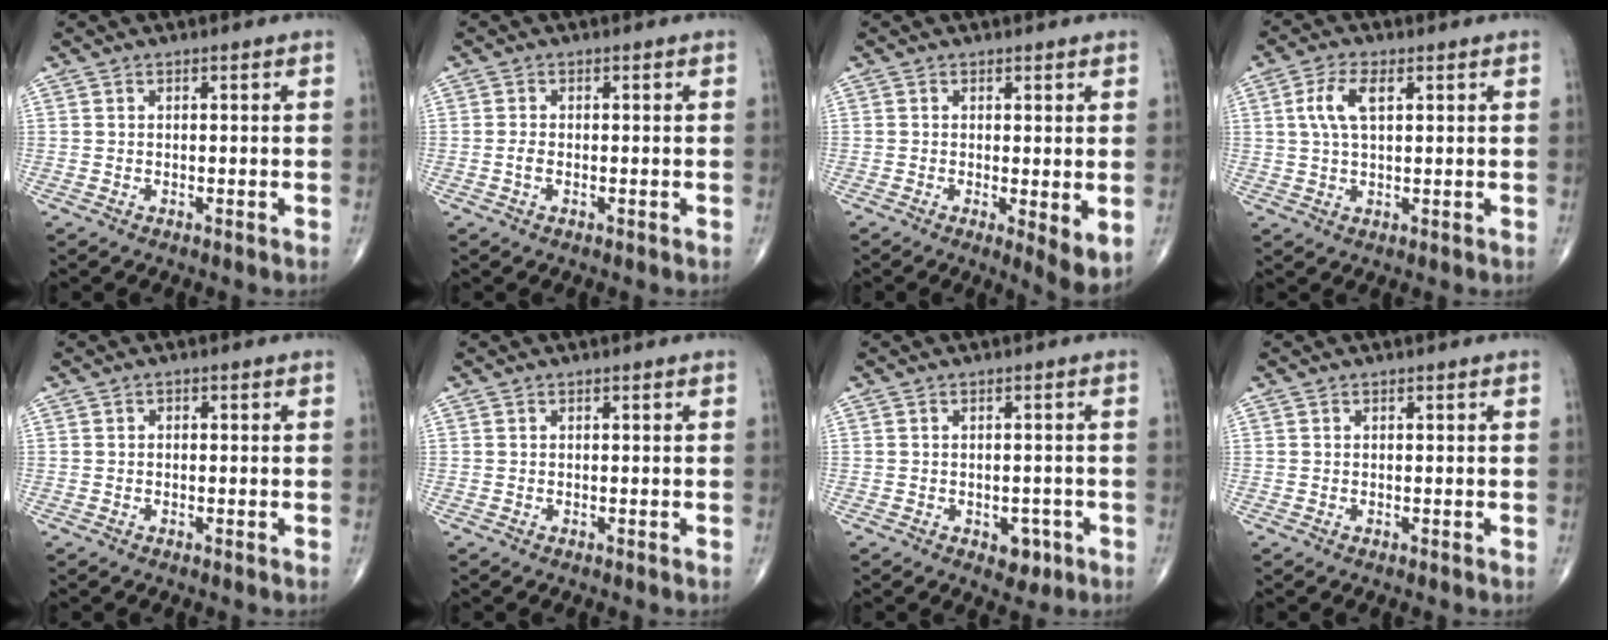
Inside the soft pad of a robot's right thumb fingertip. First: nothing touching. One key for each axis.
{"total": 1.3, "fx": -0.4, "fy": 0.7, "fz": 1.0, "tx": -0.022, "ty": 0.000, "tz": -0.009}
{"total": 5.2, "fx": -0.3, "fy": 1.3, "fz": 5.0, "tx": -0.074, "ty": -0.017, "tz": -0.006}
{"total": 5.9, "fx": 1.7, "fy": 2.7, "fz": 5.0, "tx": -0.113, "ty": 0.007, "tz": 0.035}
{"total": 0.6, "fx": 0.0, "fy": 0.5, "fz": 0.4, "tx": -0.001, "ty": 0.002, "tz": -0.004}
{"total": 0.0}
{"total": 3.6, "fx": -1.6, "fy": 2.4, "fz": 2.2, "tx": -0.008, "ty": 0.006, "tz": -0.016}
{"total": 0.0}